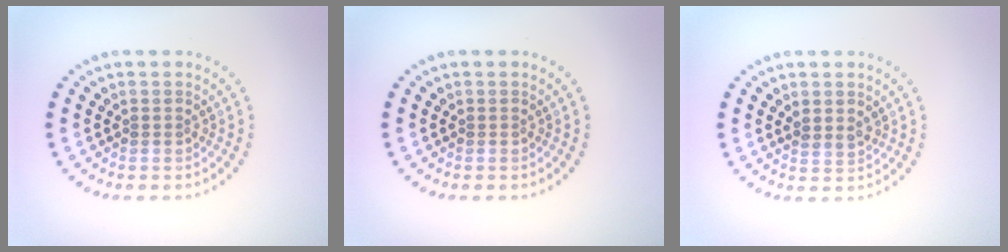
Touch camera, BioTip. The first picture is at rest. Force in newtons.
{"total": 0.0}
{"total": 1.5, "press": 1.3, "slide": 0.7}